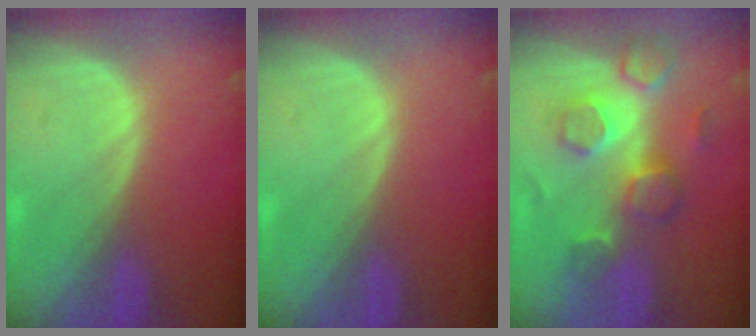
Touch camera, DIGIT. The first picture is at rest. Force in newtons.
{"total": 0.0}
{"total": 8.9, "press": 7.7, "slide": 4.5}